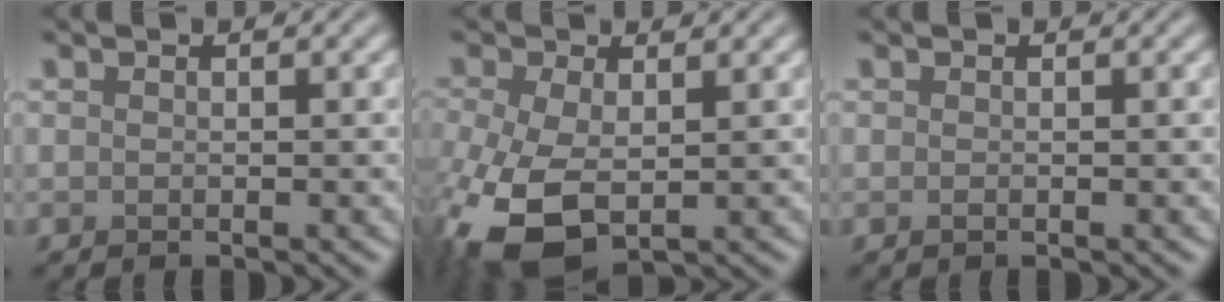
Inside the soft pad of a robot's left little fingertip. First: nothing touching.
{"total": 7.6, "force": [-2.0, 4.3, 5.9], "torque": [-0.151, -0.023, -0.037]}
{"total": 0.0}